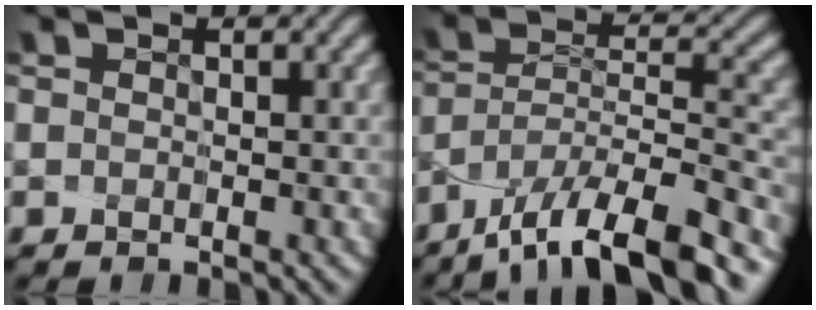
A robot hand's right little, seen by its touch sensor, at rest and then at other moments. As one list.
[{"total": 12.4, "force": [-8.9, 3.4, 7.9], "torque": [-0.144, 0.008, -0.145]}]